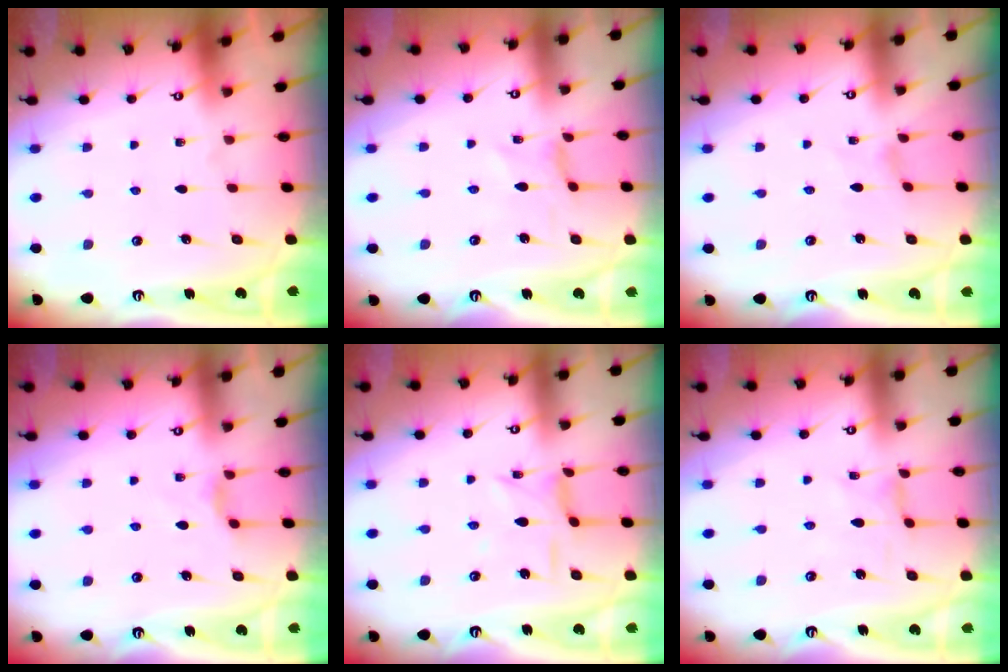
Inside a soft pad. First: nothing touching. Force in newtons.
{"total": 0.0}
{"total": 0.5, "press": 0.5, "slide": 0.2}
{"total": 2.4, "press": 2.3, "slide": 0.3}
{"total": 3.6, "press": 3.5, "slide": 0.5}
{"total": 0.0}